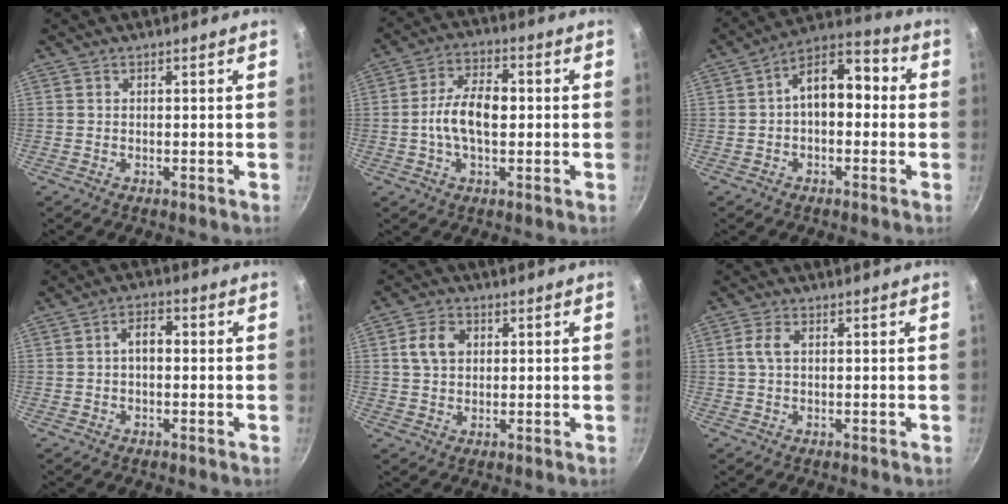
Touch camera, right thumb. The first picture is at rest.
{"total": 9.8, "force": [-0.4, 5.2, 8.2], "torque": [-0.150, 0.019, -0.012]}
{"total": 11.7, "force": [0.5, 6.9, 9.5], "torque": [-0.120, 0.044, -0.007]}
{"total": 4.2, "force": [0.0, 2.5, 3.4], "torque": [-0.050, 0.018, -0.005]}
{"total": 5.8, "force": [1.4, 4.3, 3.7], "torque": [-0.062, 0.005, 0.024]}
{"total": 2.8, "force": [0.5, 1.6, 2.2], "torque": [-0.056, 0.009, 0.009]}